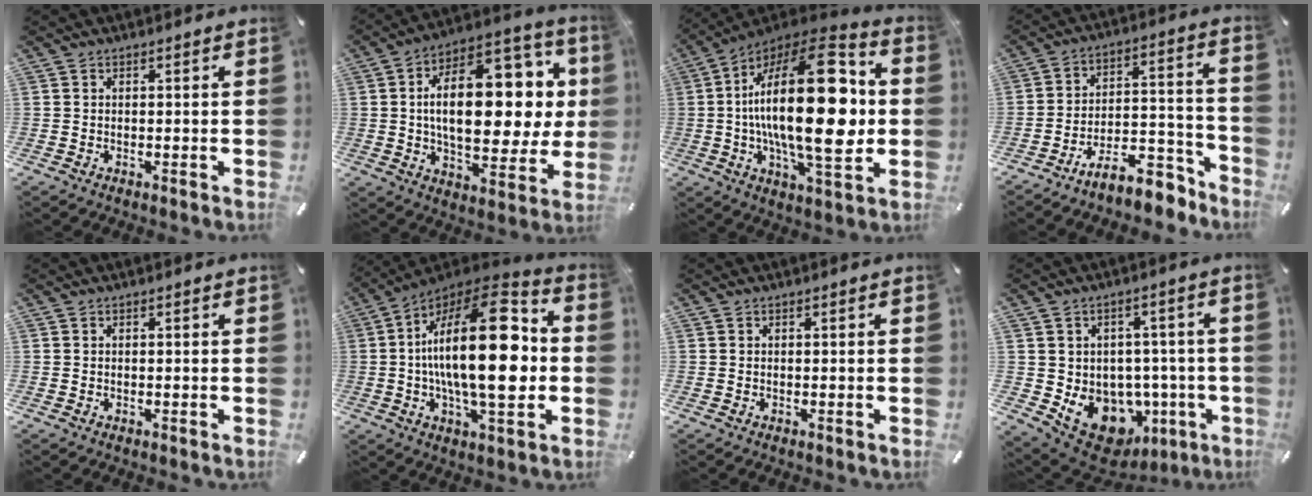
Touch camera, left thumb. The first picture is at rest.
{"total": 24.9, "force": [4.4, 12.8, 20.9], "torque": [-0.344, -0.020, 0.070]}
{"total": 33.2, "force": [1.1, 14.3, 30.0], "torque": [-0.545, -0.008, 0.012]}
{"total": 12.8, "force": [-9.5, 5.5, 6.5], "torque": [-0.061, 0.053, -0.164]}
{"total": 0.0}
{"total": 27.2, "force": [0.2, 11.4, 24.7], "torque": [-0.429, -0.007, -0.003]}
{"total": 0.0}
{"total": 11.3, "force": [-3.8, 9.5, 4.9], "torque": [-0.067, -0.002, -0.046]}